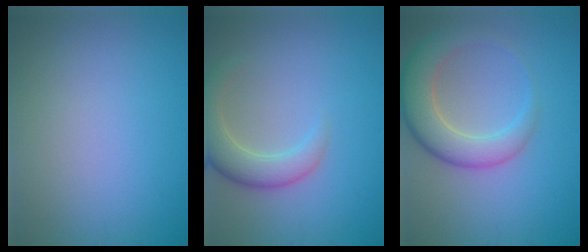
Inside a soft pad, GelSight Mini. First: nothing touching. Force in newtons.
{"total": 4.4, "press": 4.4, "slide": 0.4}
{"total": 5.9, "press": 5.9, "slide": 0.6}